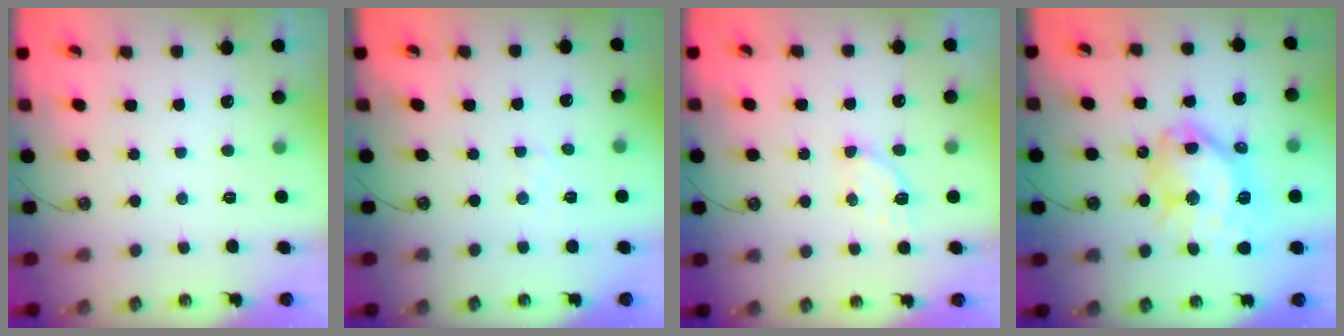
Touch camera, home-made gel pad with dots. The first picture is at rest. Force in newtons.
{"total": 2.5, "press": 2.5, "slide": 0.4}
{"total": 3.1, "press": 3.1, "slide": 0.5}
{"total": 16.6, "press": 16.5, "slide": 2.0}